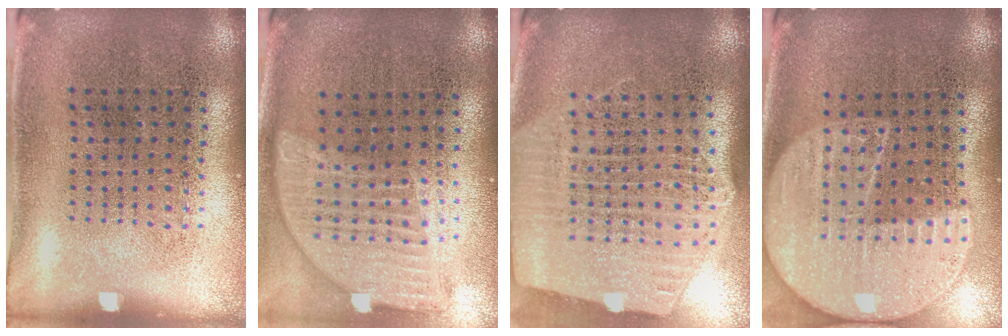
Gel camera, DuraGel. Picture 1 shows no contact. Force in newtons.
{"total": 1.7, "press": 1.4, "slide": 1.0}
{"total": 2.6, "press": 2.3, "slide": 1.3}
{"total": 2.3, "press": 2.0, "slide": 1.1}